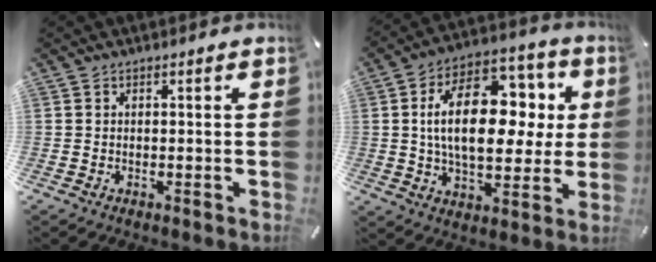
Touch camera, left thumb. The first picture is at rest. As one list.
[{"total": 21.0, "force": [3.5, 12.5, 16.4], "torque": [-0.278, 0.007, 0.058]}]